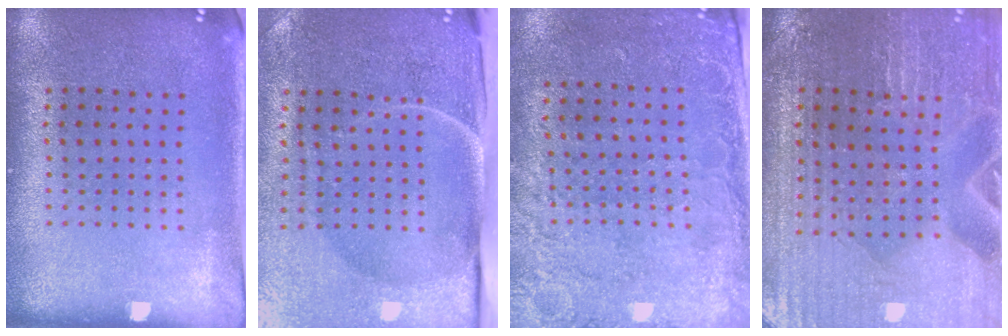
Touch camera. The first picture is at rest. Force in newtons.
{"total": 4.9, "press": 4.0, "slide": 3.0}
{"total": 2.7, "press": 2.2, "slide": 1.5}
{"total": 1.7, "press": 1.7, "slide": 0.2}